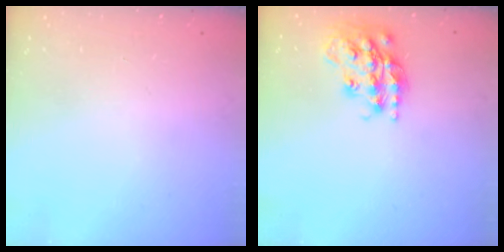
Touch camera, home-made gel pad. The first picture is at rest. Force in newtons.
{"total": 18.3, "press": 18.3, "slide": 1.0}